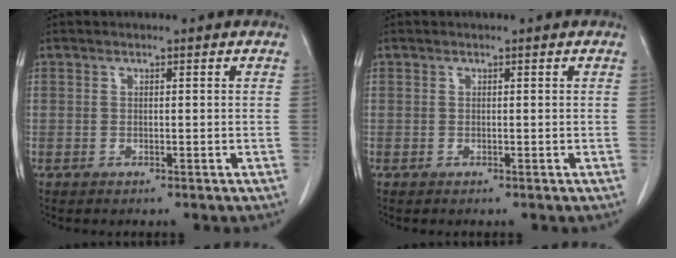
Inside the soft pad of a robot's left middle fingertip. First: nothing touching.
{"total": 0.0}